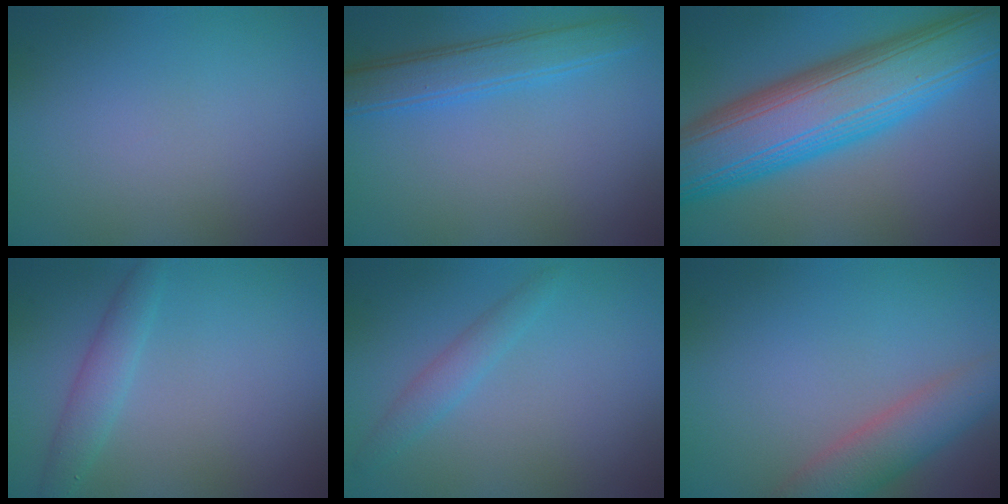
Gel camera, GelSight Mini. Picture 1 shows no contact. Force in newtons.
{"total": 4.7, "press": 4.7, "slide": 0.1}
{"total": 13.4, "press": 13.4, "slide": 0.2}
{"total": 2.3, "press": 2.3, "slide": 0.0}
{"total": 1.9, "press": 1.9, "slide": 0.1}
{"total": 4.6, "press": 4.6, "slide": 0.3}